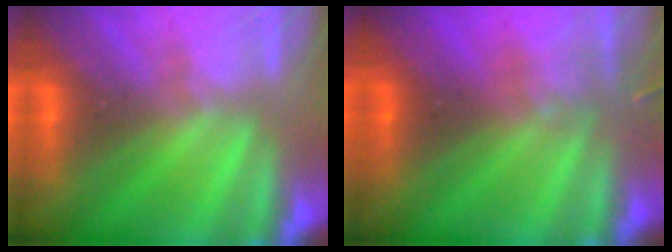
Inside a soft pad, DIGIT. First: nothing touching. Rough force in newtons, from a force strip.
{"total": 2.7}